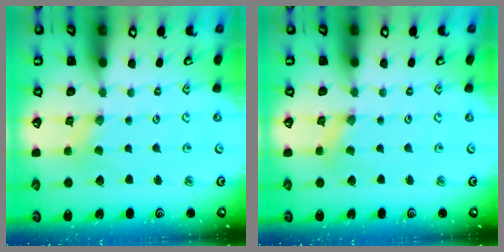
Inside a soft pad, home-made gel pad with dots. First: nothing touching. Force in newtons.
{"total": 1.7, "press": 1.7, "slide": 0.4}